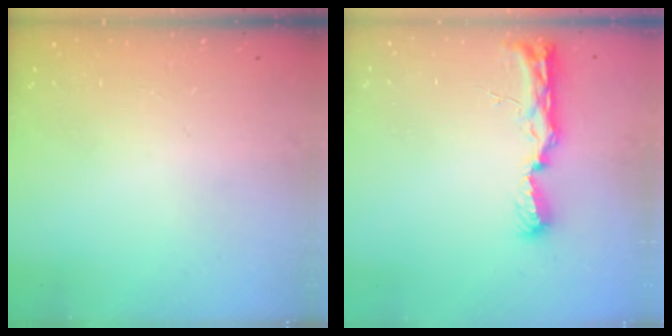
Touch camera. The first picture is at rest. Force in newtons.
{"total": 10.5, "press": 9.6, "slide": 4.3}